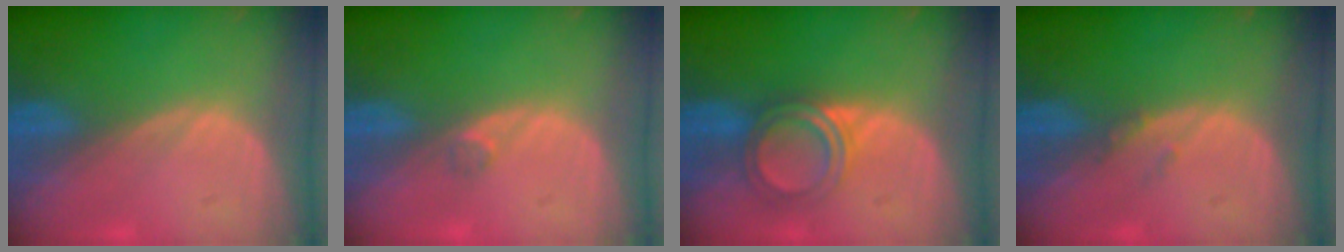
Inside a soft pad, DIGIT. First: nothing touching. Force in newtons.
{"total": 1.2, "press": 1.0, "slide": 0.7}
{"total": 5.0, "press": 4.8, "slide": 1.4}
{"total": 1.0, "press": 1.0, "slide": 0.2}